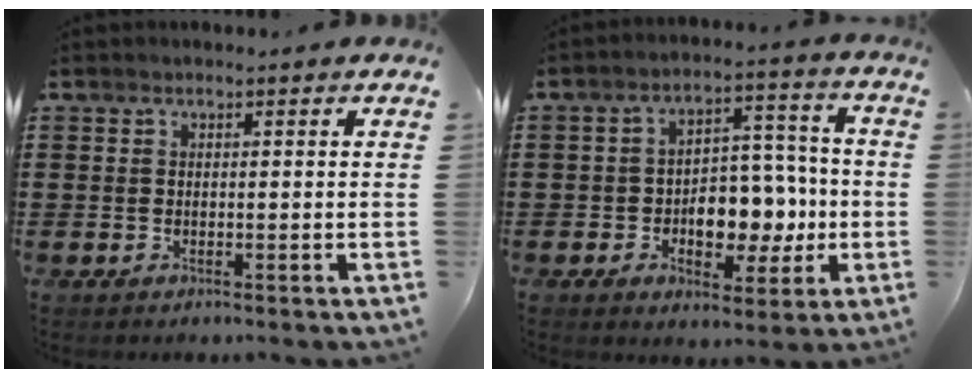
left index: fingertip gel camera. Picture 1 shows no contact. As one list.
[{"total": 7.3, "force": [-1.7, 5.3, 4.7], "torque": [-0.077, 0.013, -0.031]}]